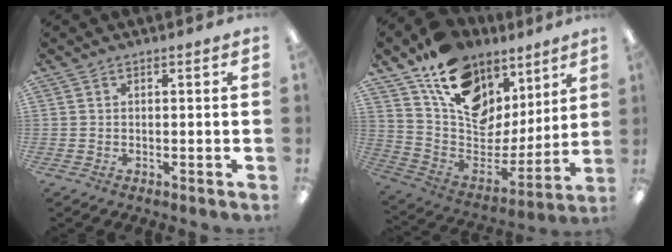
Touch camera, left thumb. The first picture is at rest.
{"total": 15.2, "force": [9.8, 9.5, 6.7], "torque": [-0.129, -0.073, 0.182]}